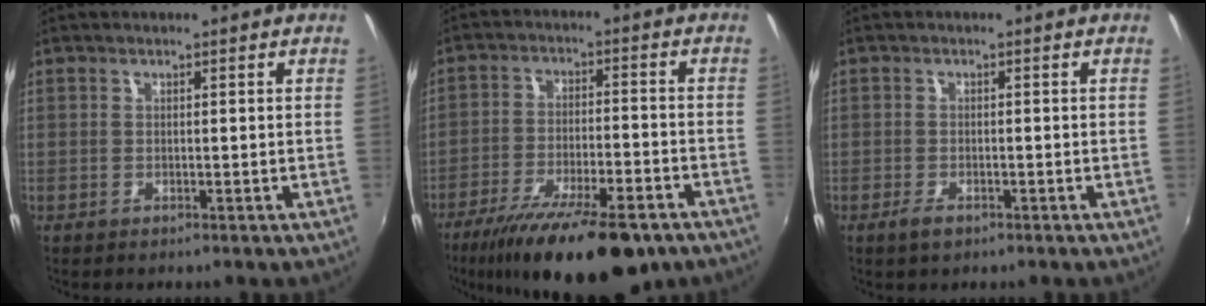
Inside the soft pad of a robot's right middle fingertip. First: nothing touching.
{"total": 20.1, "force": [-14.5, 5.7, 12.8], "torque": [-0.230, -0.043, -0.218]}
{"total": 2.4, "force": [-1.5, 1.0, 1.5], "torque": [-0.032, -0.003, -0.027]}